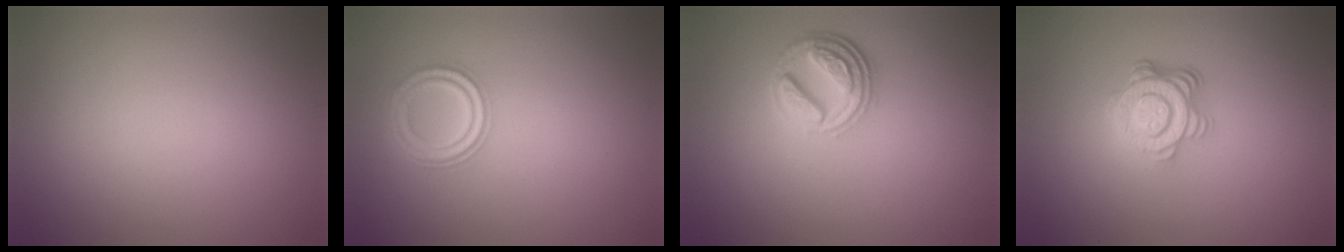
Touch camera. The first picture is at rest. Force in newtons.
{"total": 3.6, "press": 2.9, "slide": 2.2}
{"total": 4.4, "press": 3.4, "slide": 2.8}
{"total": 4.5, "press": 3.3, "slide": 3.1}